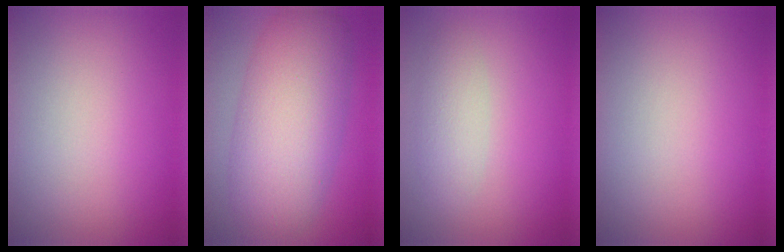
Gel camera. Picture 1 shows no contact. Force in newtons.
{"total": 9.7, "press": 9.7, "slide": 0.3}
{"total": 2.3, "press": 2.3, "slide": 0.2}
{"total": 0.0}